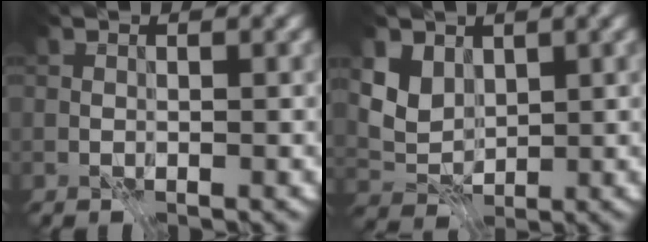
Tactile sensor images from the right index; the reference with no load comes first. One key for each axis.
{"total": 3.8, "fx": 1.9, "fy": 2.8, "fz": 1.6, "tx": -0.044, "ty": -0.009, "tz": 0.039}